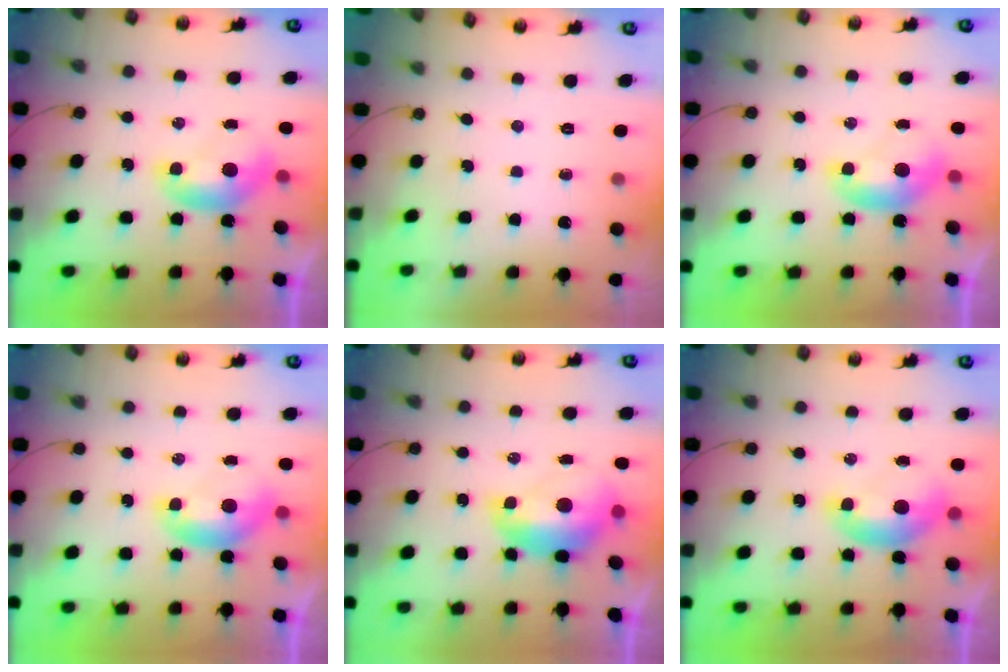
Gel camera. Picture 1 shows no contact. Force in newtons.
{"total": 0.0}
{"total": 0.0}
{"total": 0.0}
{"total": 2.7, "press": 2.7, "slide": 0.7}
{"total": 0.0}